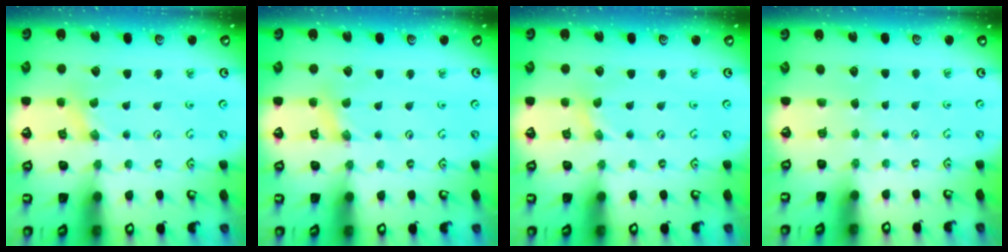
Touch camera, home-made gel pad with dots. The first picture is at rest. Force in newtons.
{"total": 1.5, "press": 1.5, "slide": 0.3}
{"total": 0.0}
{"total": 0.0}